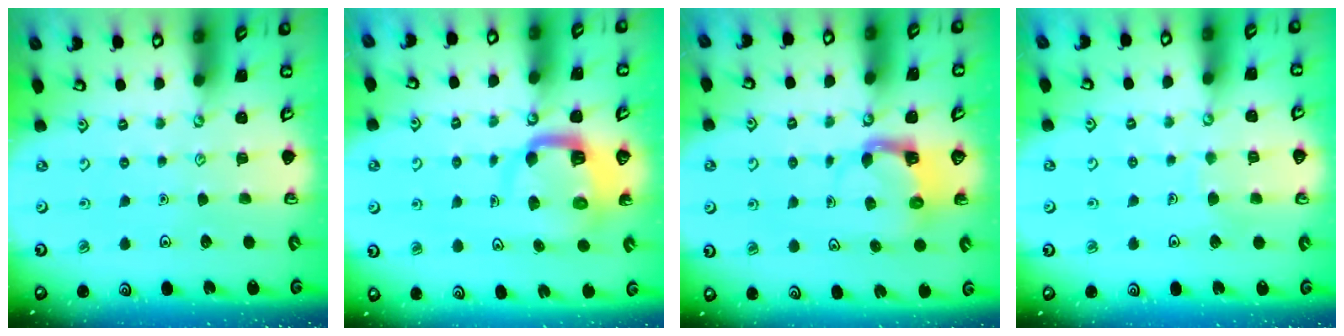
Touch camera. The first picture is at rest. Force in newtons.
{"total": 7.8, "press": 7.7, "slide": 1.0}
{"total": 4.0, "press": 3.9, "slide": 0.7}
{"total": 3.8, "press": 3.8, "slide": 0.3}